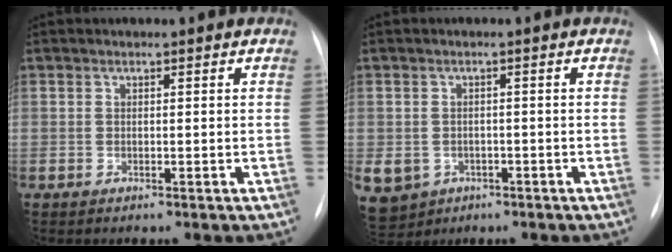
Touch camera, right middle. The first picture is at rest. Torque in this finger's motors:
{"motor_torque": [0.96, -0.66, 0.52, 0.14]}